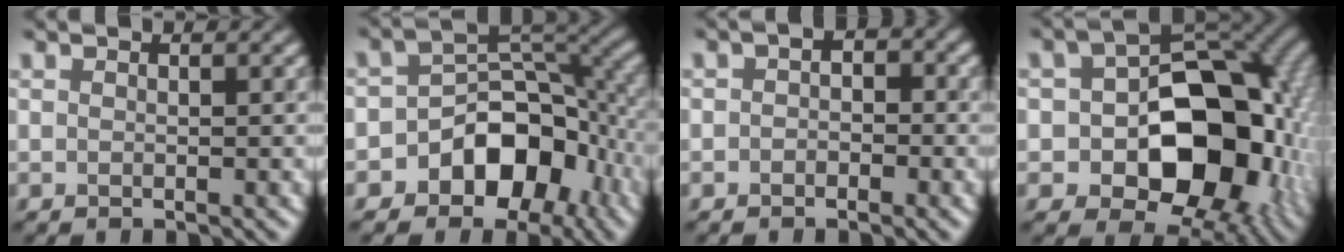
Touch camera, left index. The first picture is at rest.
{"total": 8.2, "force": [-4.0, 5.5, 4.6], "torque": [-0.052, -0.002, -0.063]}
{"total": 1.1, "force": [-0.6, 0.8, 0.6], "torque": [-0.014, -0.001, -0.009]}
{"total": 13.8, "force": [-2.5, 9.2, 10.0], "torque": [-0.108, -0.012, -0.036]}